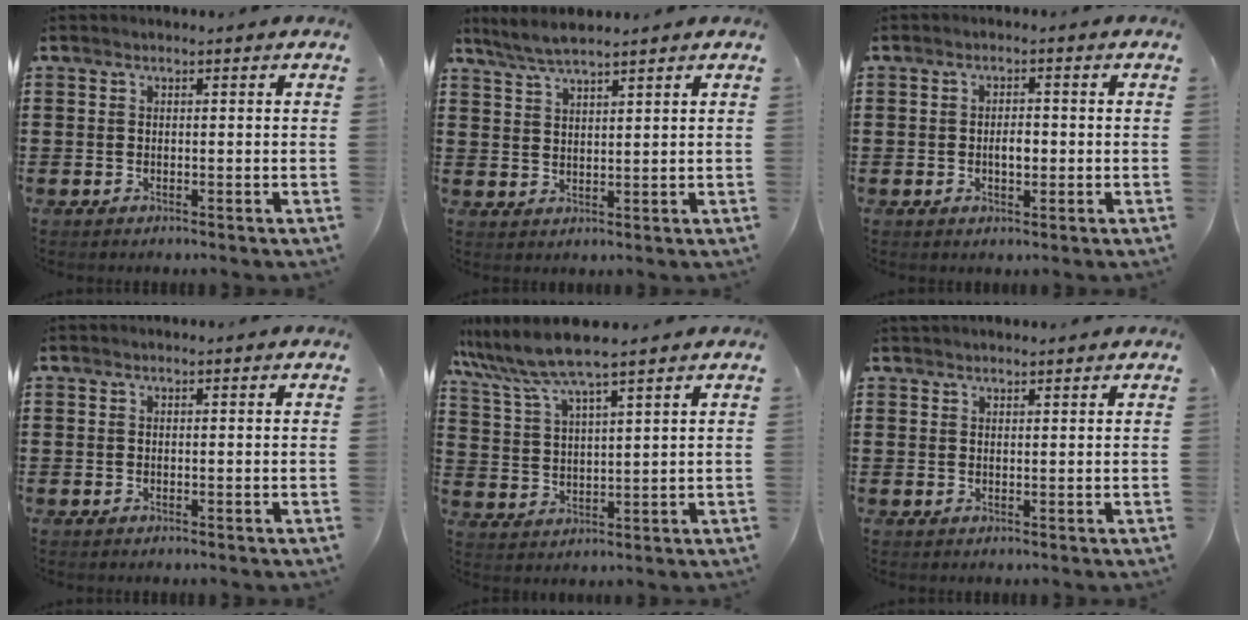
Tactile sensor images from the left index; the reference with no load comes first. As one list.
[{"total": 4.0, "force": [3.6, 0.2, 1.9], "torque": [-0.047, -0.004, 0.066]}, {"total": 2.6, "force": [-0.1, 1.2, 2.3], "torque": [-0.037, 0.000, -0.005]}, {"total": 0.0}, {"total": 7.0, "force": [6.0, -0.1, 3.6], "torque": [-0.090, -0.024, 0.106]}, {"total": 1.3, "force": [1.2, 0.2, 0.1], "torque": [-0.003, 0.000, 0.025]}]